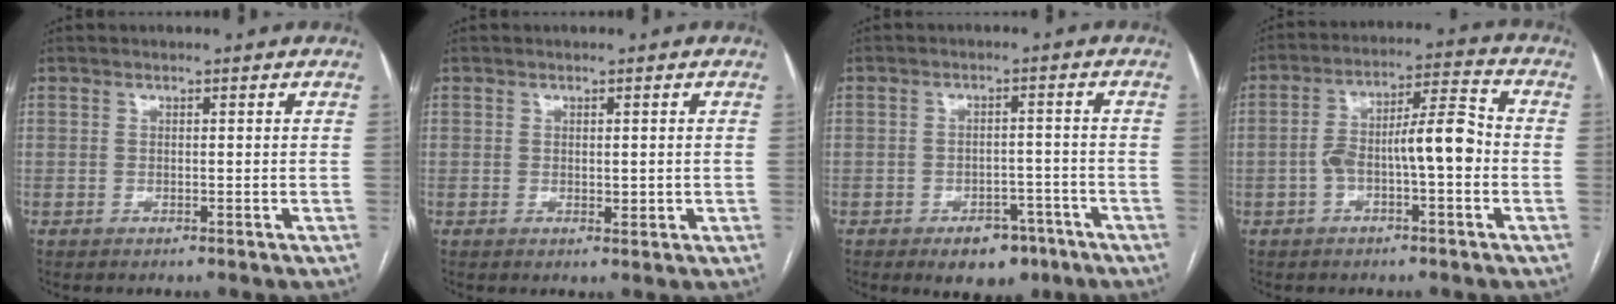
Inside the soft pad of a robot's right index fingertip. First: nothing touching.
{"total": 1.5, "force": [0.0, 0.7, 1.4], "torque": [-0.020, -0.005, 0.003]}
{"total": 6.3, "force": [-4.0, 3.7, 3.1], "torque": [-0.036, 0.009, -0.050]}
{"total": 9.5, "force": [-1.8, 2.1, 9.0], "torque": [-0.157, 0.033, -0.030]}